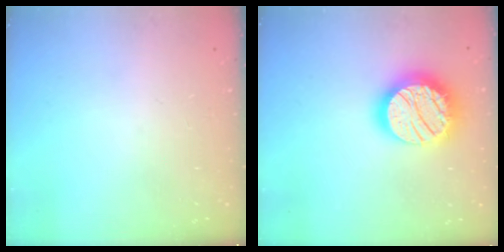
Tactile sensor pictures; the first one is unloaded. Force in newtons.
{"total": 24.0, "press": 24.0, "slide": 1.6}